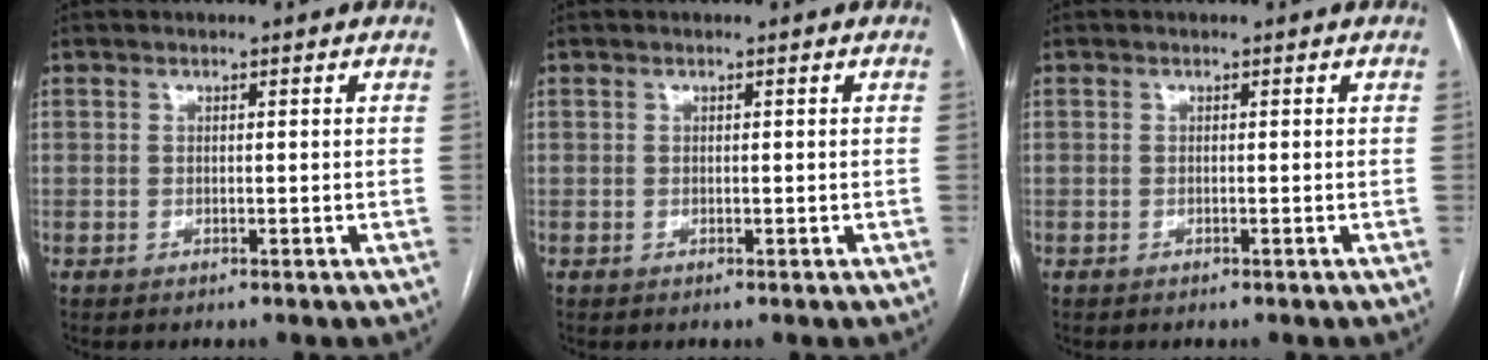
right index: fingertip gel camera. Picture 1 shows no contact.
{"total": 0.0}
{"total": 0.0}